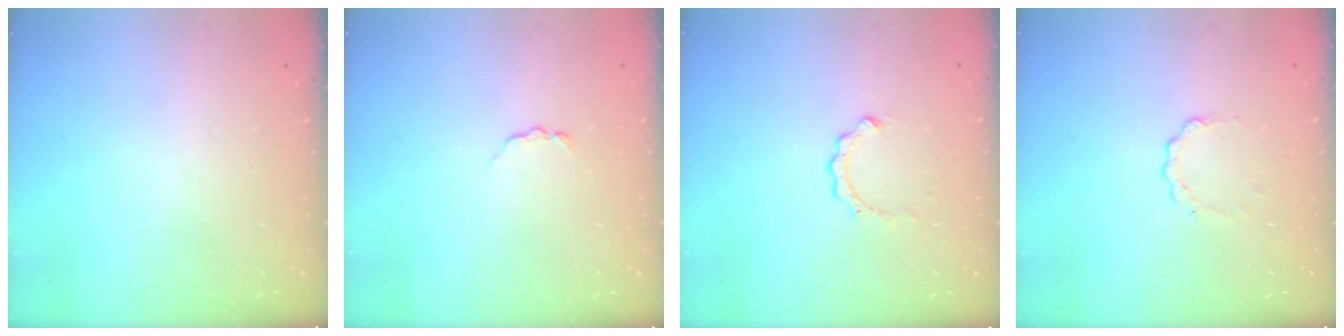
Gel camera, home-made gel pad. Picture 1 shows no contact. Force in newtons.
{"total": 2.9, "press": 2.9, "slide": 0.4}
{"total": 2.7, "press": 2.7, "slide": 0.3}
{"total": 2.5, "press": 2.5, "slide": 0.3}